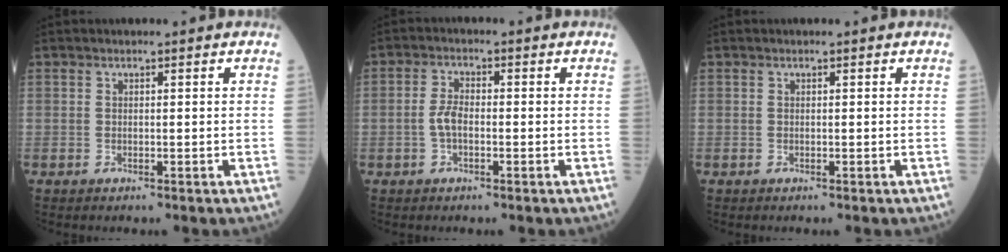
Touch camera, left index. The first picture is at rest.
{"total": 3.1, "force": [-0.9, 1.4, 2.6], "torque": [-0.058, 0.005, -0.020]}
{"total": 0.0}